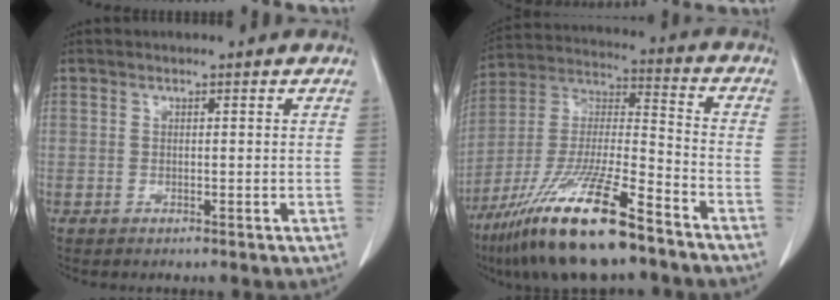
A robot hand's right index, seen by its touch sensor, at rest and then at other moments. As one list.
[{"total": 19.6, "force": [-13.2, 2.6, 14.3], "torque": [-0.301, -0.037, -0.243]}]